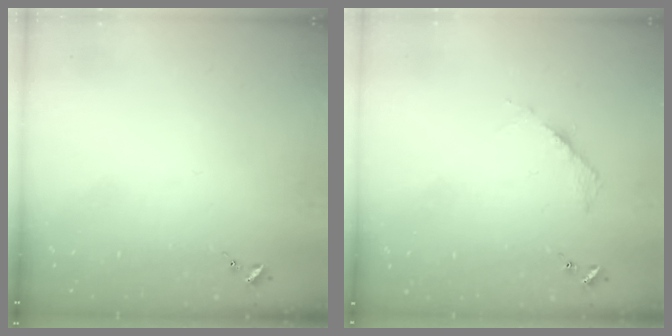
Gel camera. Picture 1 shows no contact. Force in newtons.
{"total": 3.6, "press": 3.6, "slide": 0.5}